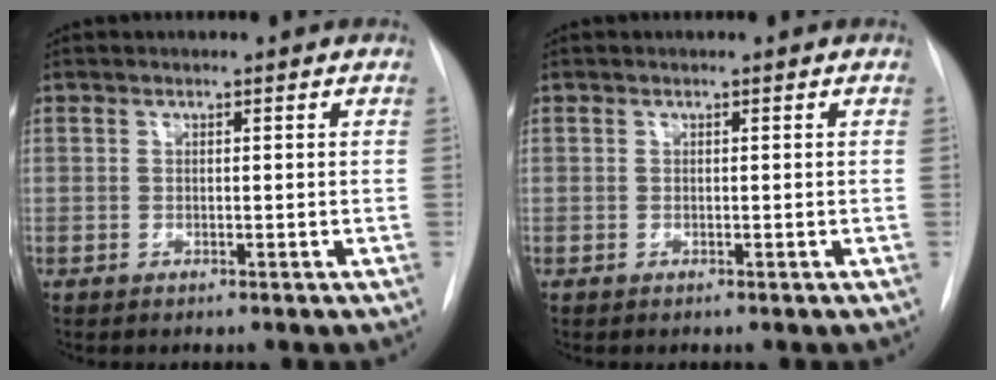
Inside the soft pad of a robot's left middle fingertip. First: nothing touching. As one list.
[{"total": 0.0}]